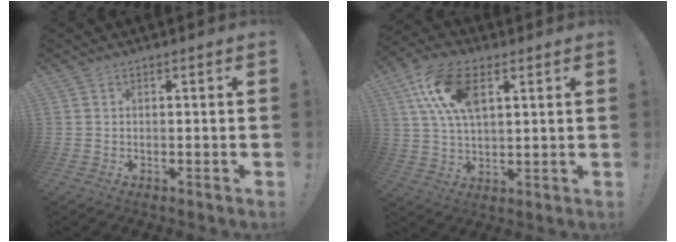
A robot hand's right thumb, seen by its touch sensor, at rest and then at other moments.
{"total": 14.7, "force": [5.8, 7.7, 11.1], "torque": [-0.220, -0.006, 0.108]}